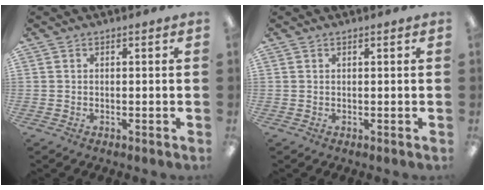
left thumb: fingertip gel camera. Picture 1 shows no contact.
{"total": 0.8, "force": [0.4, 0.1, 0.6], "torque": [-0.013, 0.000, 0.008]}